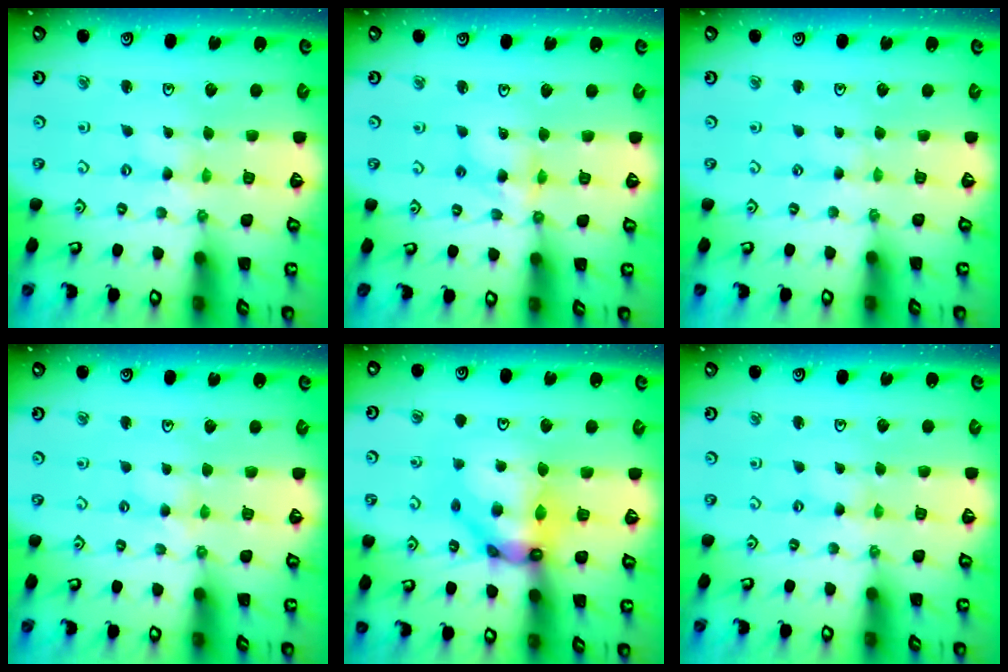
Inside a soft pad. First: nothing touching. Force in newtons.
{"total": 6.9, "press": 6.9, "slide": 0.5}
{"total": 0.8, "press": 0.8, "slide": 0.3}
{"total": 2.4, "press": 2.4, "slide": 0.4}
{"total": 12.9, "press": 12.7, "slide": 1.9}
{"total": 0.6, "press": 0.6, "slide": 0.1}